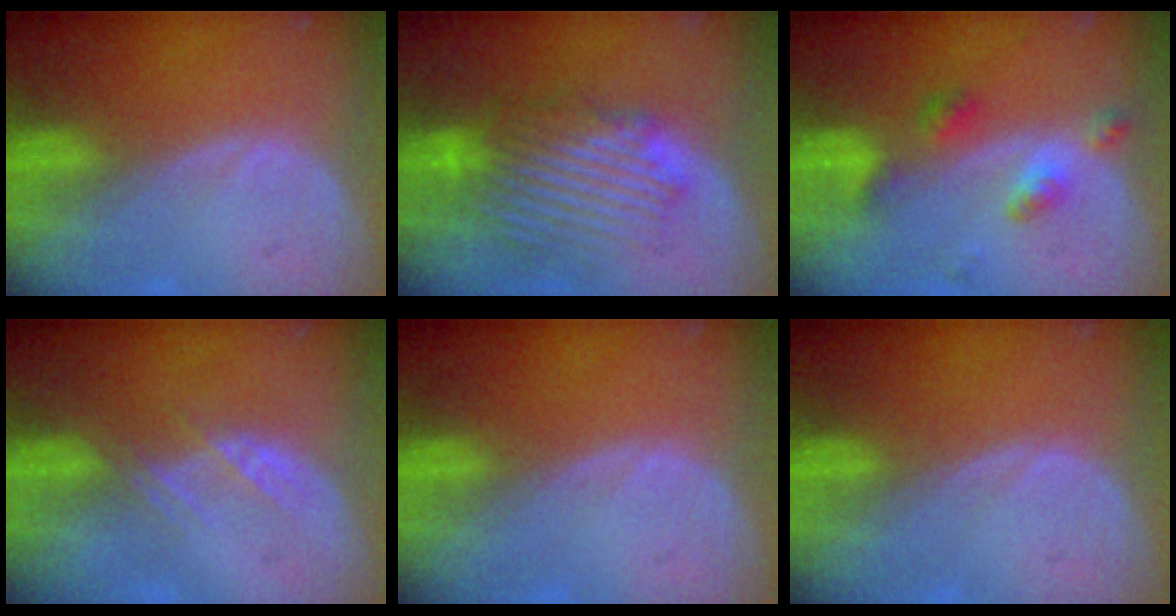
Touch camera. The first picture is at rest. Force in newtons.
{"total": 8.5, "press": 8.1, "slide": 2.5}
{"total": 5.4, "press": 4.6, "slide": 2.7}
{"total": 2.6, "press": 2.5, "slide": 0.7}
{"total": 0.0}
{"total": 0.0}